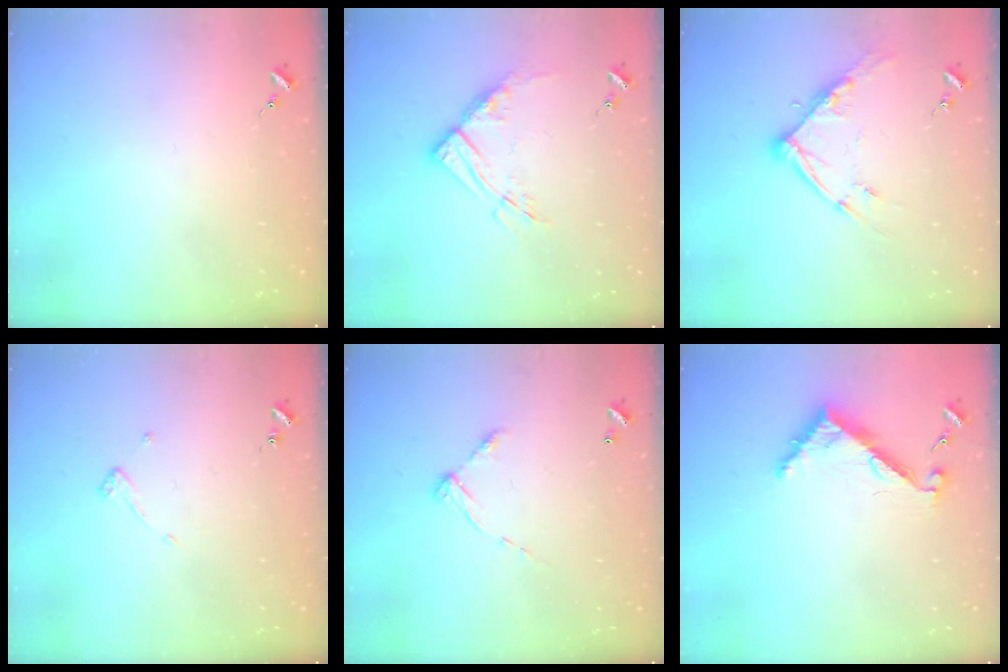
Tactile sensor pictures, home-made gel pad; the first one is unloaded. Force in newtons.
{"total": 11.2, "press": 11.1, "slide": 1.1}
{"total": 11.2, "press": 11.2, "slide": 1.0}
{"total": 4.7, "press": 4.7, "slide": 0.2}
{"total": 6.6, "press": 6.6, "slide": 0.4}
{"total": 7.0, "press": 7.0, "slide": 0.6}